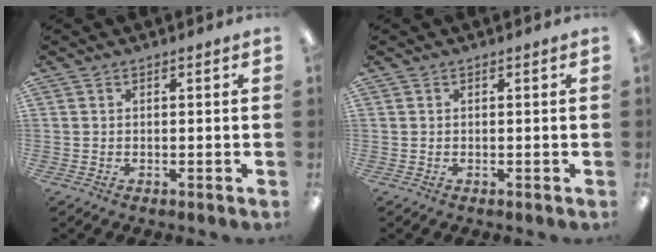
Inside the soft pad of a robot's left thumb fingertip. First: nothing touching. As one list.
[{"total": 0.0}]